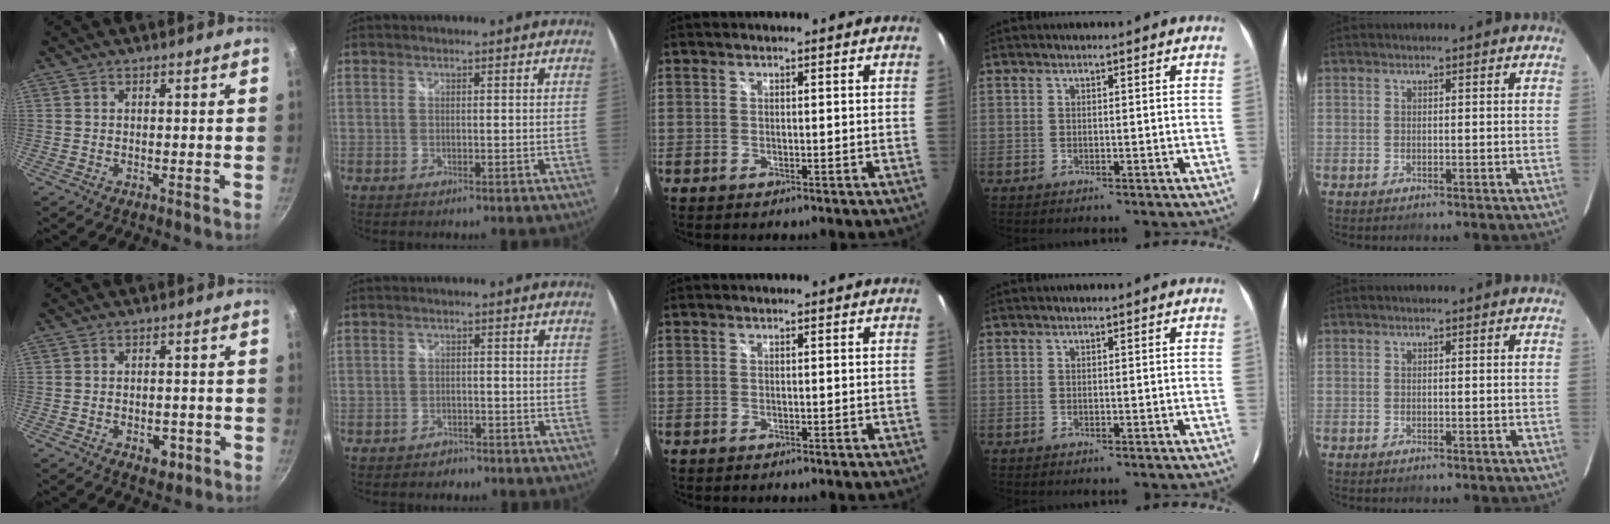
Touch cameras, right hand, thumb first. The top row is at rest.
{"thumb": {"total": 4.1, "force": [-1.7, 2.5, 2.7], "torque": [-0.024, 0.011, -0.017]}, "index": {"total": 3.2, "force": [-2.6, 1.7, 0.2], "torque": [-0.013, 0.001, -0.043]}}